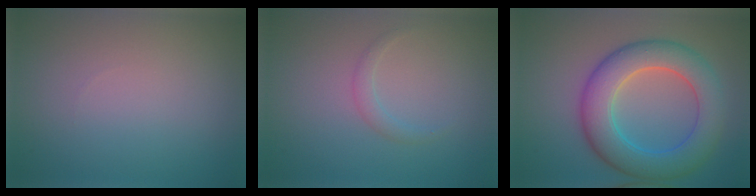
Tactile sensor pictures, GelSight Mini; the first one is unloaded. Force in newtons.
{"total": 1.1, "press": 1.1, "slide": 0.1}
{"total": 7.9, "press": 7.9, "slide": 0.2}